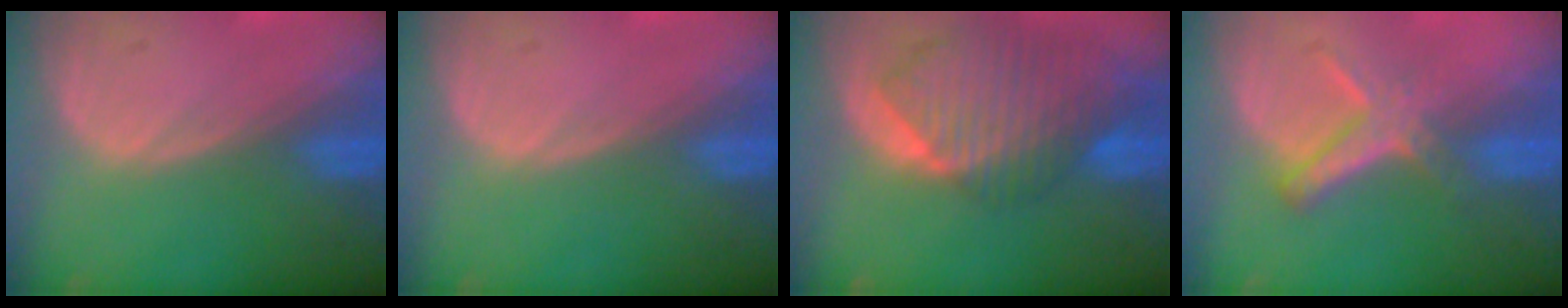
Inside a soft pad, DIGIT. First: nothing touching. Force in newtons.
{"total": 0.0}
{"total": 10.4, "press": 9.0, "slide": 5.1}
{"total": 5.7, "press": 5.1, "slide": 2.6}